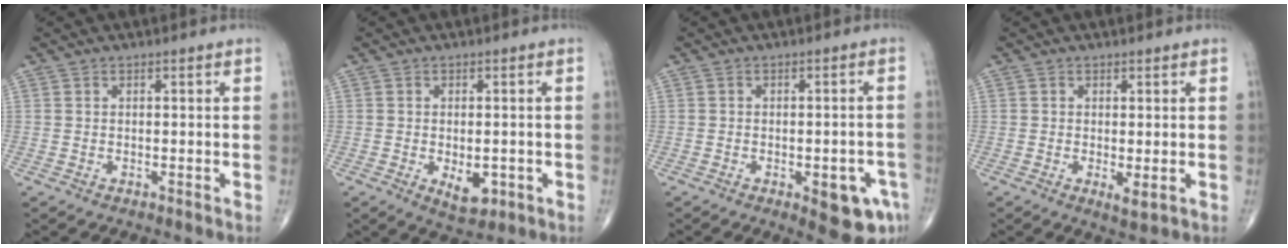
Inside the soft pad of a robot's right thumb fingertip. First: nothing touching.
{"total": 5.3, "force": [-1.4, 2.9, 4.3], "torque": [-0.051, -0.006, -0.013]}
{"total": 8.6, "force": [-3.6, 3.3, 7.1], "torque": [-0.068, 0.011, -0.037]}
{"total": 2.4, "force": [-0.3, 0.8, 2.2], "torque": [-0.039, -0.010, -0.006]}